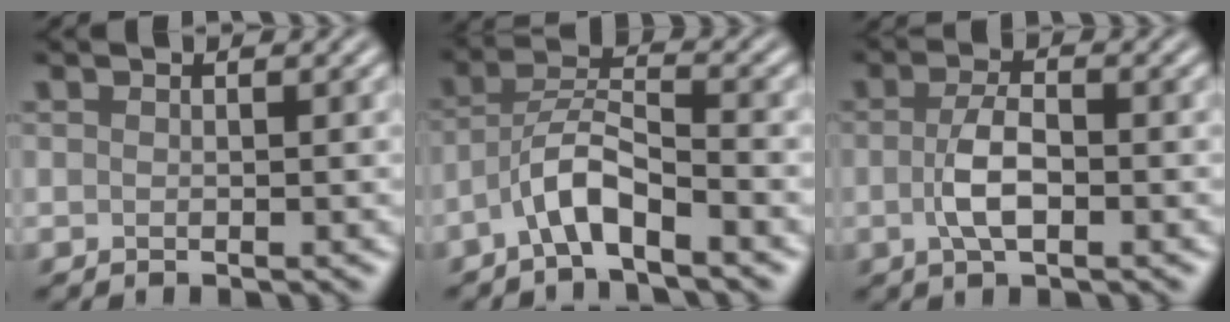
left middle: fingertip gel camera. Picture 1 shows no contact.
{"total": 4.0, "force": [-2.5, 0.9, 2.9], "torque": [-0.056, 0.016, -0.056]}
{"total": 3.4, "force": [-0.6, 1.4, 3.0], "torque": [-0.061, 0.001, -0.015]}